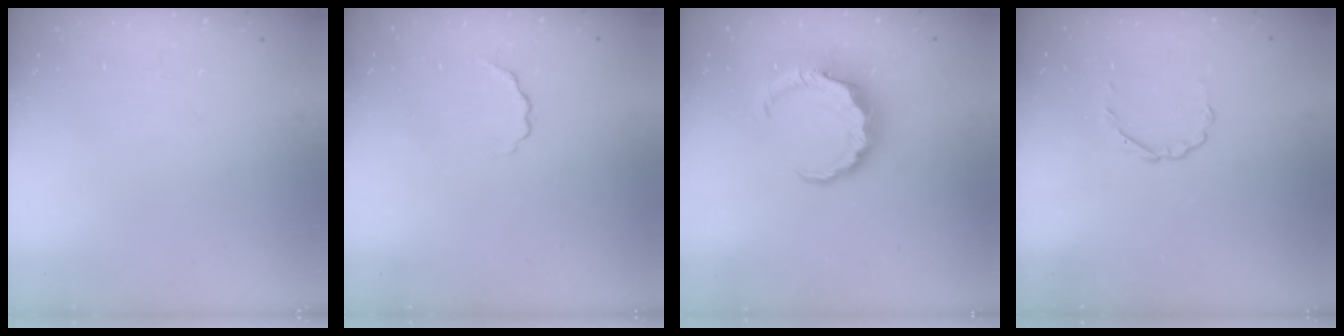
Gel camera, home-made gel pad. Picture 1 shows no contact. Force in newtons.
{"total": 2.1, "press": 2.0, "slide": 0.8}
{"total": 7.1, "press": 7.0, "slide": 1.3}
{"total": 2.3, "press": 2.1, "slide": 0.8}